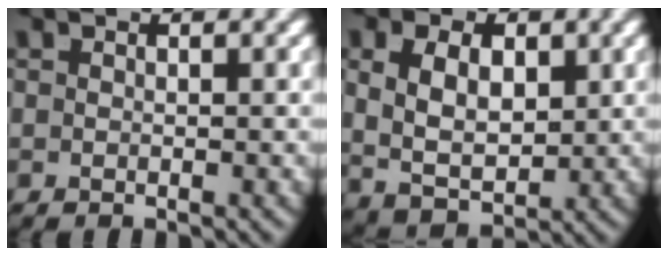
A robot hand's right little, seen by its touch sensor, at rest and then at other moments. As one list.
[{"total": 8.2, "force": [0.2, 6.6, 4.9], "torque": [-0.100, -0.021, 0.007]}]